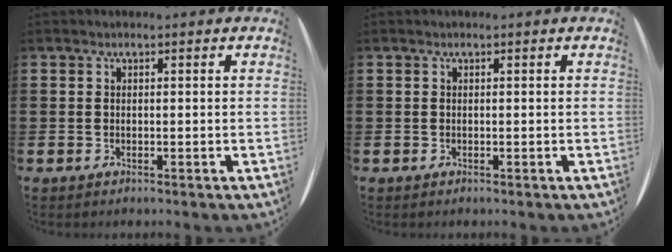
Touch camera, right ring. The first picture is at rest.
{"total": 0.0}